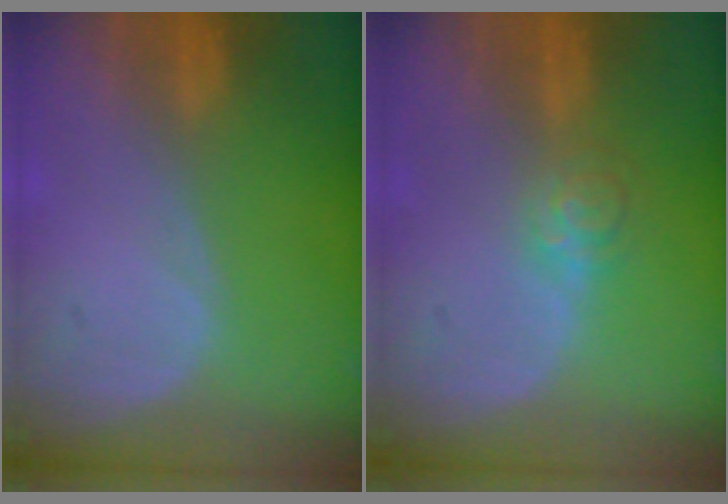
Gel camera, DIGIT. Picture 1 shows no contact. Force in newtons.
{"total": 4.0, "press": 3.6, "slide": 1.6}